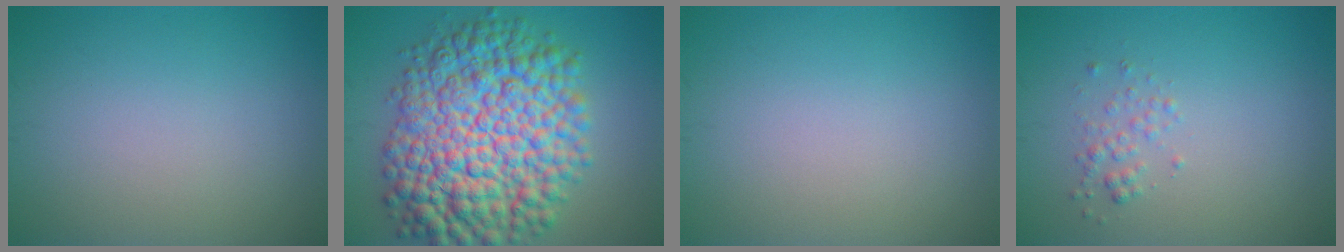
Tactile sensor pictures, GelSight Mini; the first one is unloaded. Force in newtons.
{"total": 14.3, "press": 14.3, "slide": 0.3}
{"total": 0.0}
{"total": 1.2, "press": 1.2, "slide": 0.1}